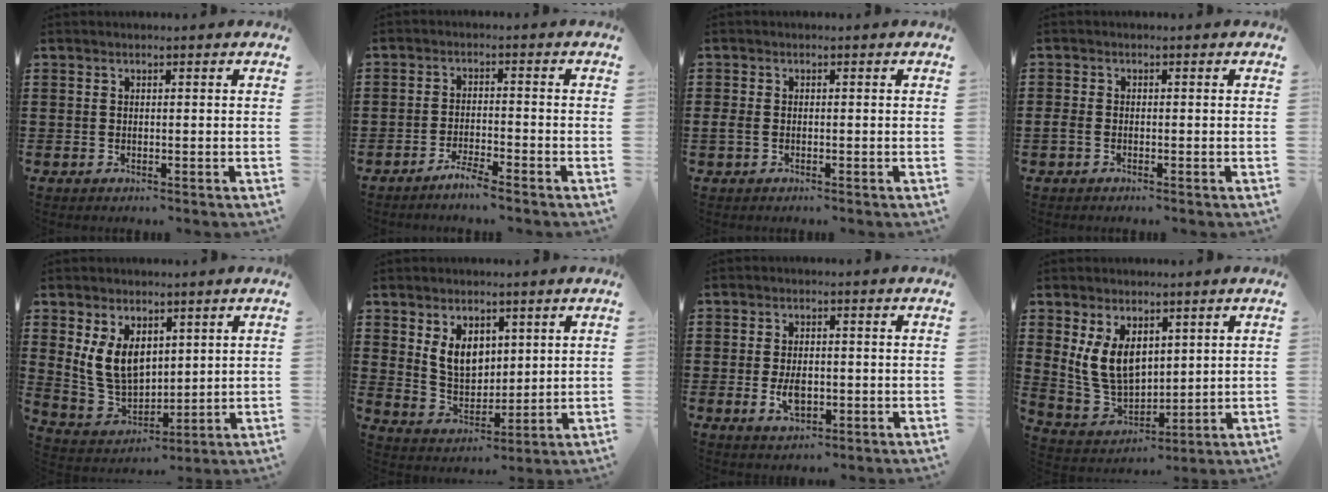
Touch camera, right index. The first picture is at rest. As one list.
[{"total": 3.0, "force": [-2.8, -0.2, 1.1], "torque": [-0.027, 0.003, -0.055]}, {"total": 1.3, "force": [-0.6, 0.8, 0.9], "torque": [-0.028, -0.005, -0.012]}, {"total": 1.2, "force": [-0.8, 0.5, 0.7], "torque": [-0.022, -0.004, -0.017]}, {"total": 8.4, "force": [3.0, 5.8, 5.2], "torque": [-0.137, 0.003, 0.056]}, {"total": 6.9, "force": [2.7, 4.8, 4.2], "torque": [-0.097, 0.008, 0.049]}, {"total": 4.3, "force": [-0.9, 2.4, 3.5], "torque": [-0.069, 0.001, -0.015]}, {"total": 8.4, "force": [3.0, 5.6, 5.5], "torque": [-0.142, 0.005, 0.055]}]